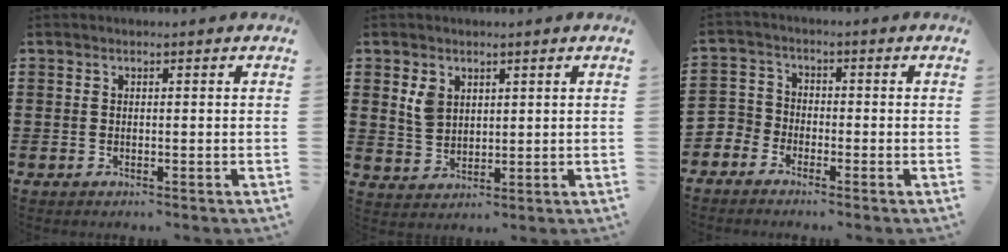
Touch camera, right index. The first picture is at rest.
{"total": 3.7, "force": [1.8, 2.7, 1.8], "torque": [-0.045, 0.009, 0.034]}
{"total": 3.3, "force": [-2.8, 1.7, -0.2], "torque": [-0.024, -0.001, -0.067]}